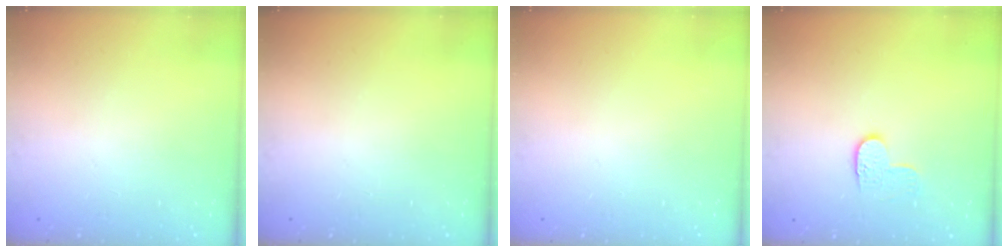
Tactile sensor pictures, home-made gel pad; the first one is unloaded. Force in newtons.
{"total": 0.0}
{"total": 0.0}
{"total": 6.0, "press": 6.0, "slide": 0.5}